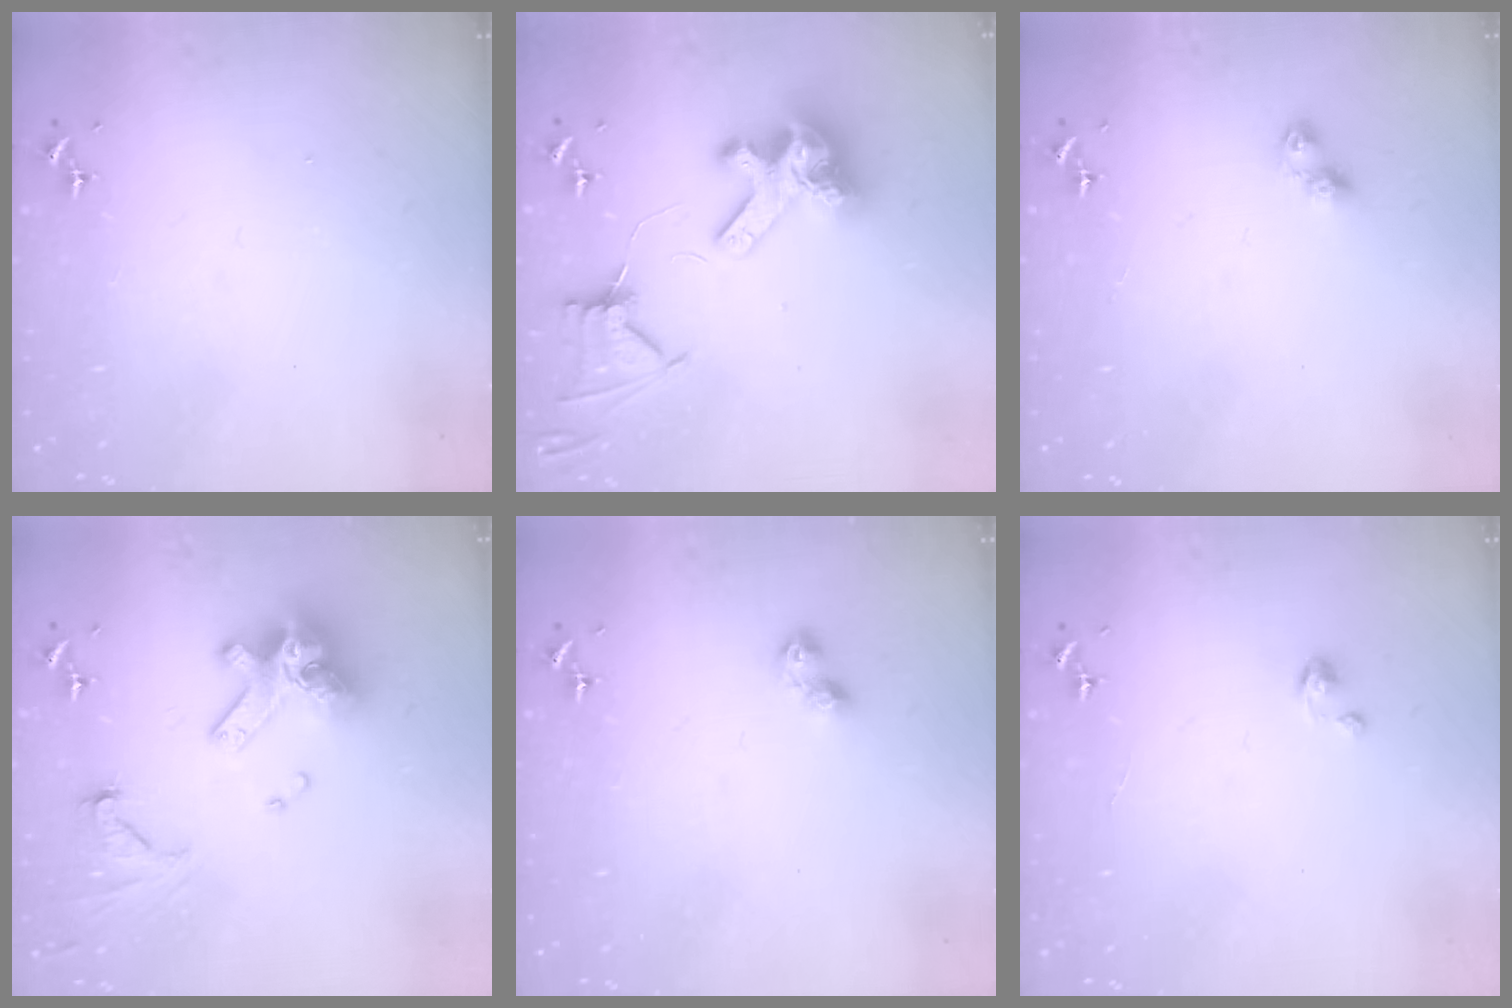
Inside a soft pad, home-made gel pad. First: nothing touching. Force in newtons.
{"total": 14.2, "press": 14.1, "slide": 1.6}
{"total": 4.5, "press": 4.5, "slide": 0.4}
{"total": 17.6, "press": 17.4, "slide": 2.1}
{"total": 5.3, "press": 5.3, "slide": 0.5}
{"total": 2.8, "press": 2.8, "slide": 0.2}